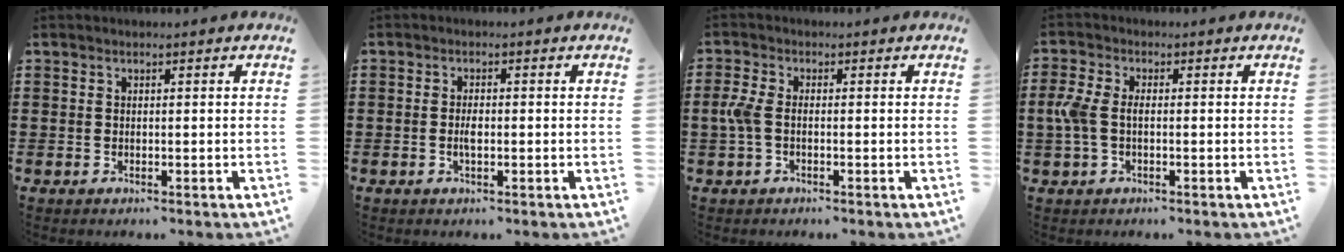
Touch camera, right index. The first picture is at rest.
{"total": 2.1, "force": [-0.3, 0.8, 1.9], "torque": [-0.043, -0.003, -0.007]}
{"total": 3.3, "force": [-0.6, 1.8, 2.8], "torque": [-0.079, -0.006, -0.019]}
{"total": 4.1, "force": [-0.3, 2.3, 3.4], "torque": [-0.093, -0.002, -0.015]}